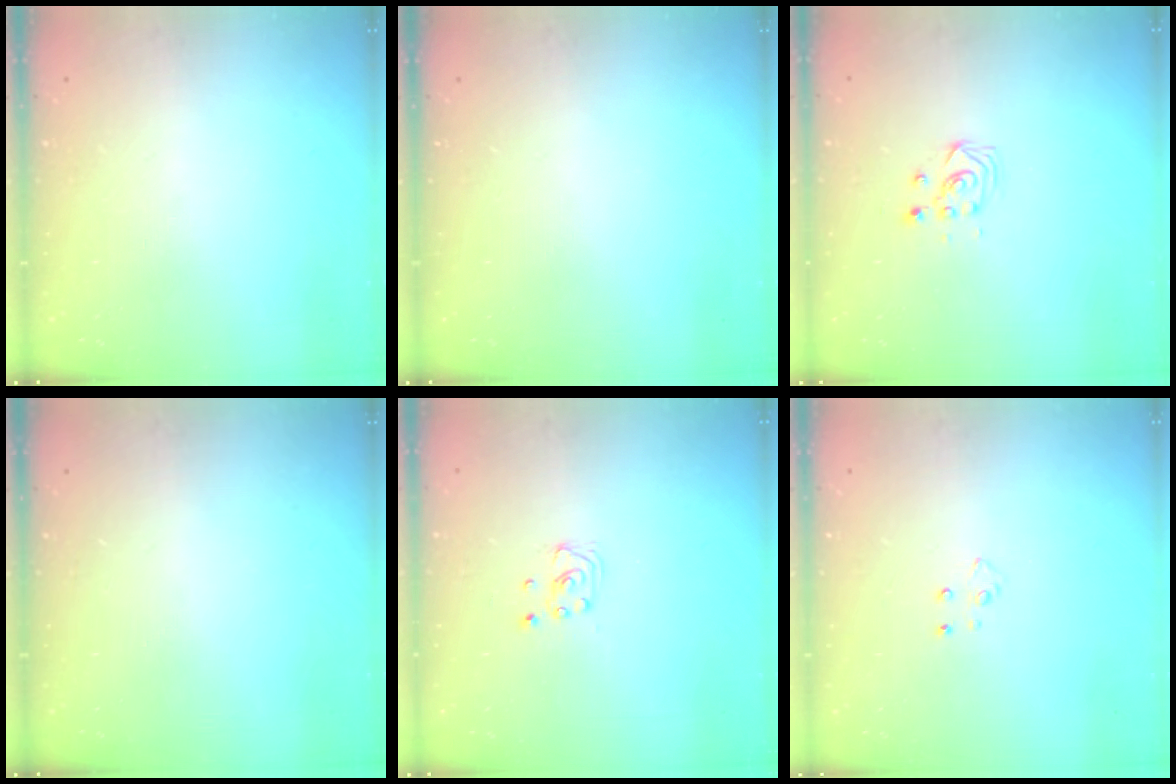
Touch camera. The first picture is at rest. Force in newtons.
{"total": 0.0}
{"total": 2.9, "press": 2.9, "slide": 0.4}
{"total": 0.0}
{"total": 2.1, "press": 2.1, "slide": 0.2}
{"total": 4.5, "press": 4.4, "slide": 0.5}